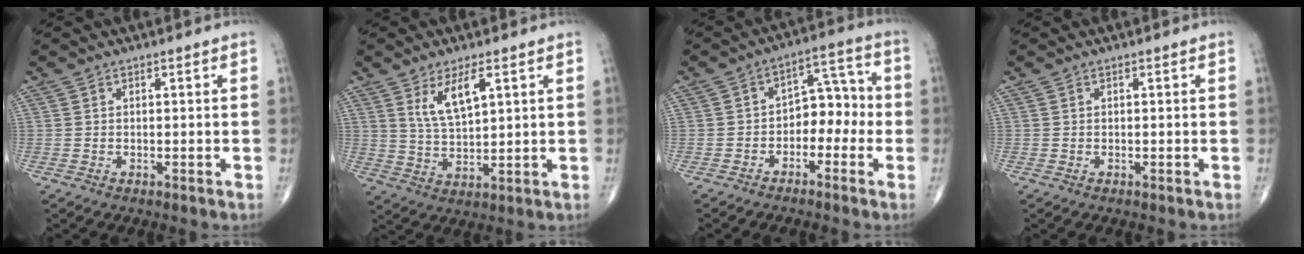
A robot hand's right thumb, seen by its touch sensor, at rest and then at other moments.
{"total": 7.2, "force": [3.4, 2.5, 5.8], "torque": [-0.107, -0.021, 0.072]}
{"total": 8.1, "force": [-2.0, 5.5, 5.6], "torque": [-0.044, 0.043, -0.044]}
{"total": 0.0}